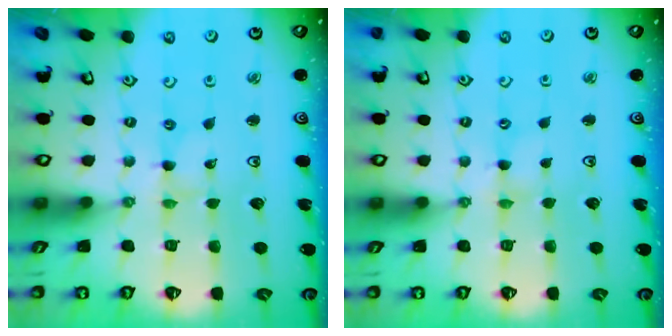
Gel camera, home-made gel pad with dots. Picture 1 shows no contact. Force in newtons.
{"total": 0.9, "press": 0.8, "slide": 0.2}